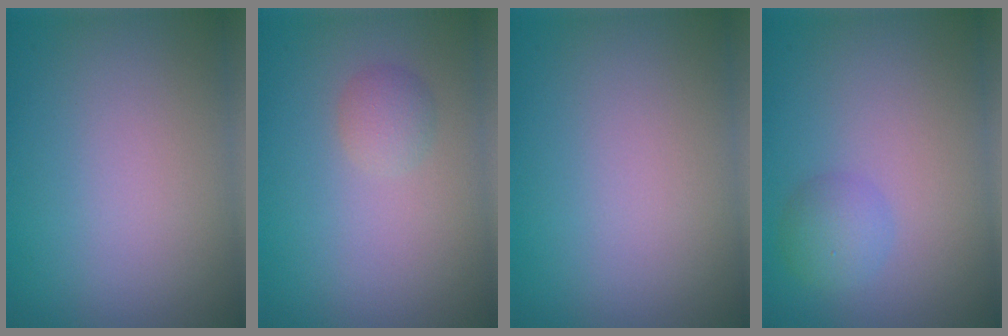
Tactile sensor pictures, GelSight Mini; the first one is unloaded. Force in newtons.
{"total": 1.4, "press": 1.4, "slide": 0.1}
{"total": 0.0}
{"total": 1.9, "press": 1.9, "slide": 0.1}